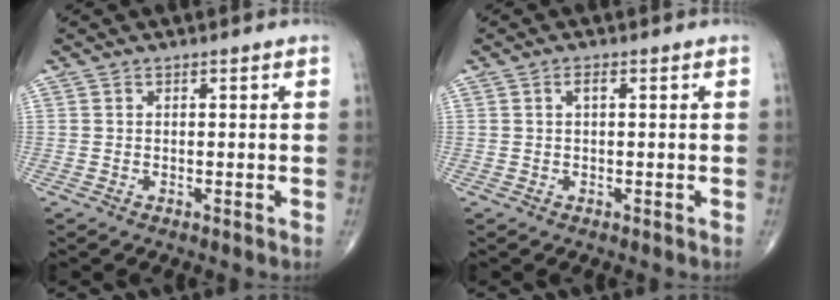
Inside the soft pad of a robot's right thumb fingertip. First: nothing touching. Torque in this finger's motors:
{"motor_torque": [0.38, 0.77, 0.06, 0.13, -0.03]}